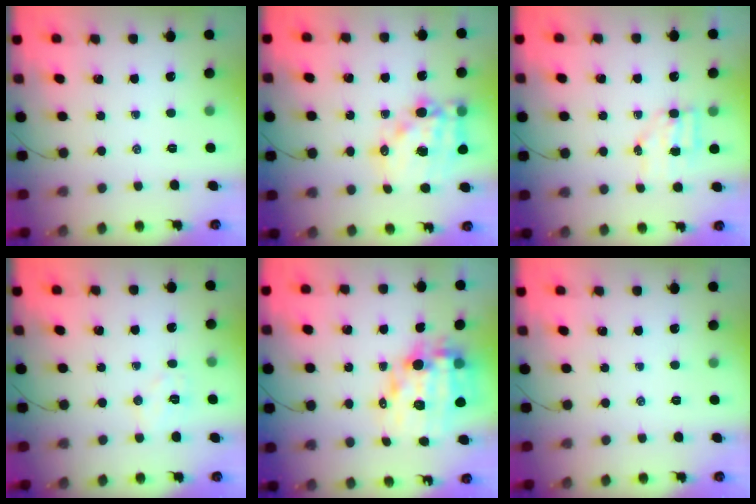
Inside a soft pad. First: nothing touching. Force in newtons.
{"total": 15.6, "press": 15.2, "slide": 3.3}
{"total": 5.6, "press": 5.6, "slide": 0.6}
{"total": 5.8, "press": 5.7, "slide": 1.1}
{"total": 14.1, "press": 13.6, "slide": 3.5}
{"total": 0.0}